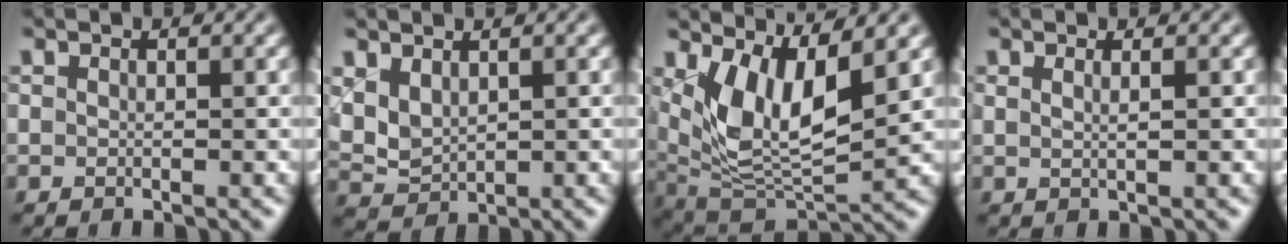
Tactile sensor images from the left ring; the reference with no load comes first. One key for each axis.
{"total": 3.0, "fx": 1.2, "fy": 1.9, "fz": 1.9, "tx": -0.050, "ty": -0.001, "tz": 0.030}
{"total": 7.8, "fx": 2.5, "fy": 3.4, "fz": 6.6, "tx": -0.131, "ty": -0.021, "tz": 0.053}
{"total": 1.4, "fx": 0.6, "fy": 0.6, "fz": 1.1, "tx": -0.009, "ty": -0.002, "tz": 0.003}